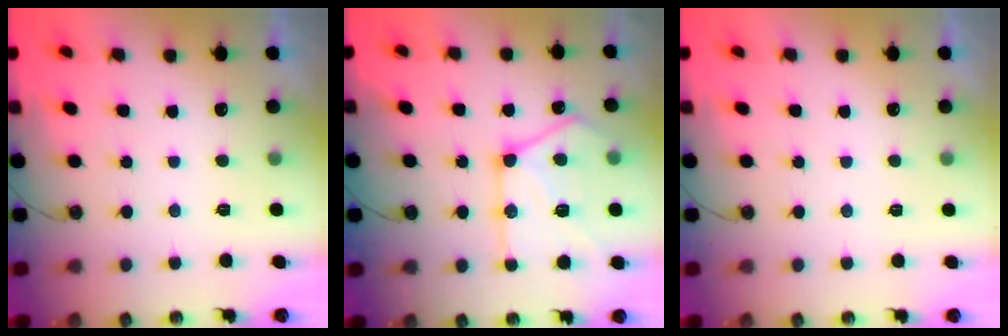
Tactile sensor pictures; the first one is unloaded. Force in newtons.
{"total": 19.6, "press": 19.5, "slide": 2.0}
{"total": 3.5, "press": 3.5, "slide": 0.4}